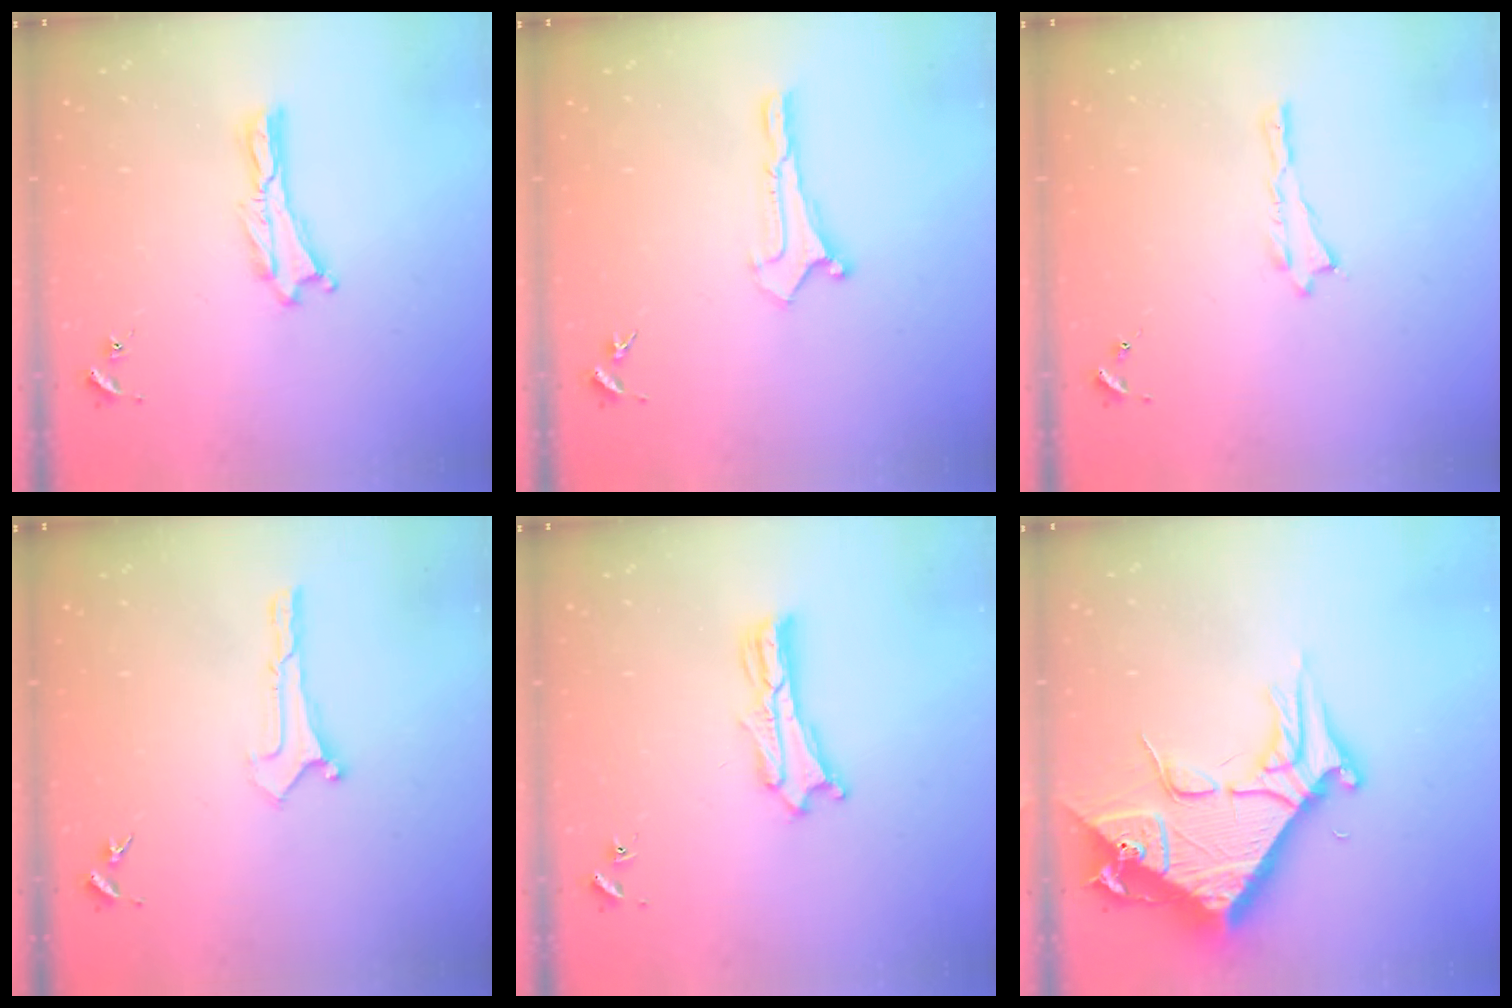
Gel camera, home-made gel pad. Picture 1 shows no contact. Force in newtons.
{"total": 0.0}
{"total": 0.0}
{"total": 0.0}
{"total": 2.5, "press": 2.5, "slide": 0.1}
{"total": 12.0, "press": 11.9, "slide": 1.4}